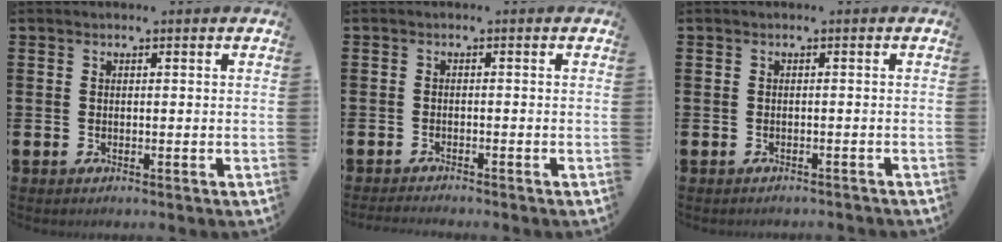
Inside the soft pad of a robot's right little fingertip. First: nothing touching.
{"total": 0.5, "force": [-0.5, -0.1, -0.1], "torque": [0.000, 0.001, -0.010]}
{"total": 0.5, "force": [-0.5, 0.0, 0.0], "torque": [-0.001, -0.002, -0.011]}